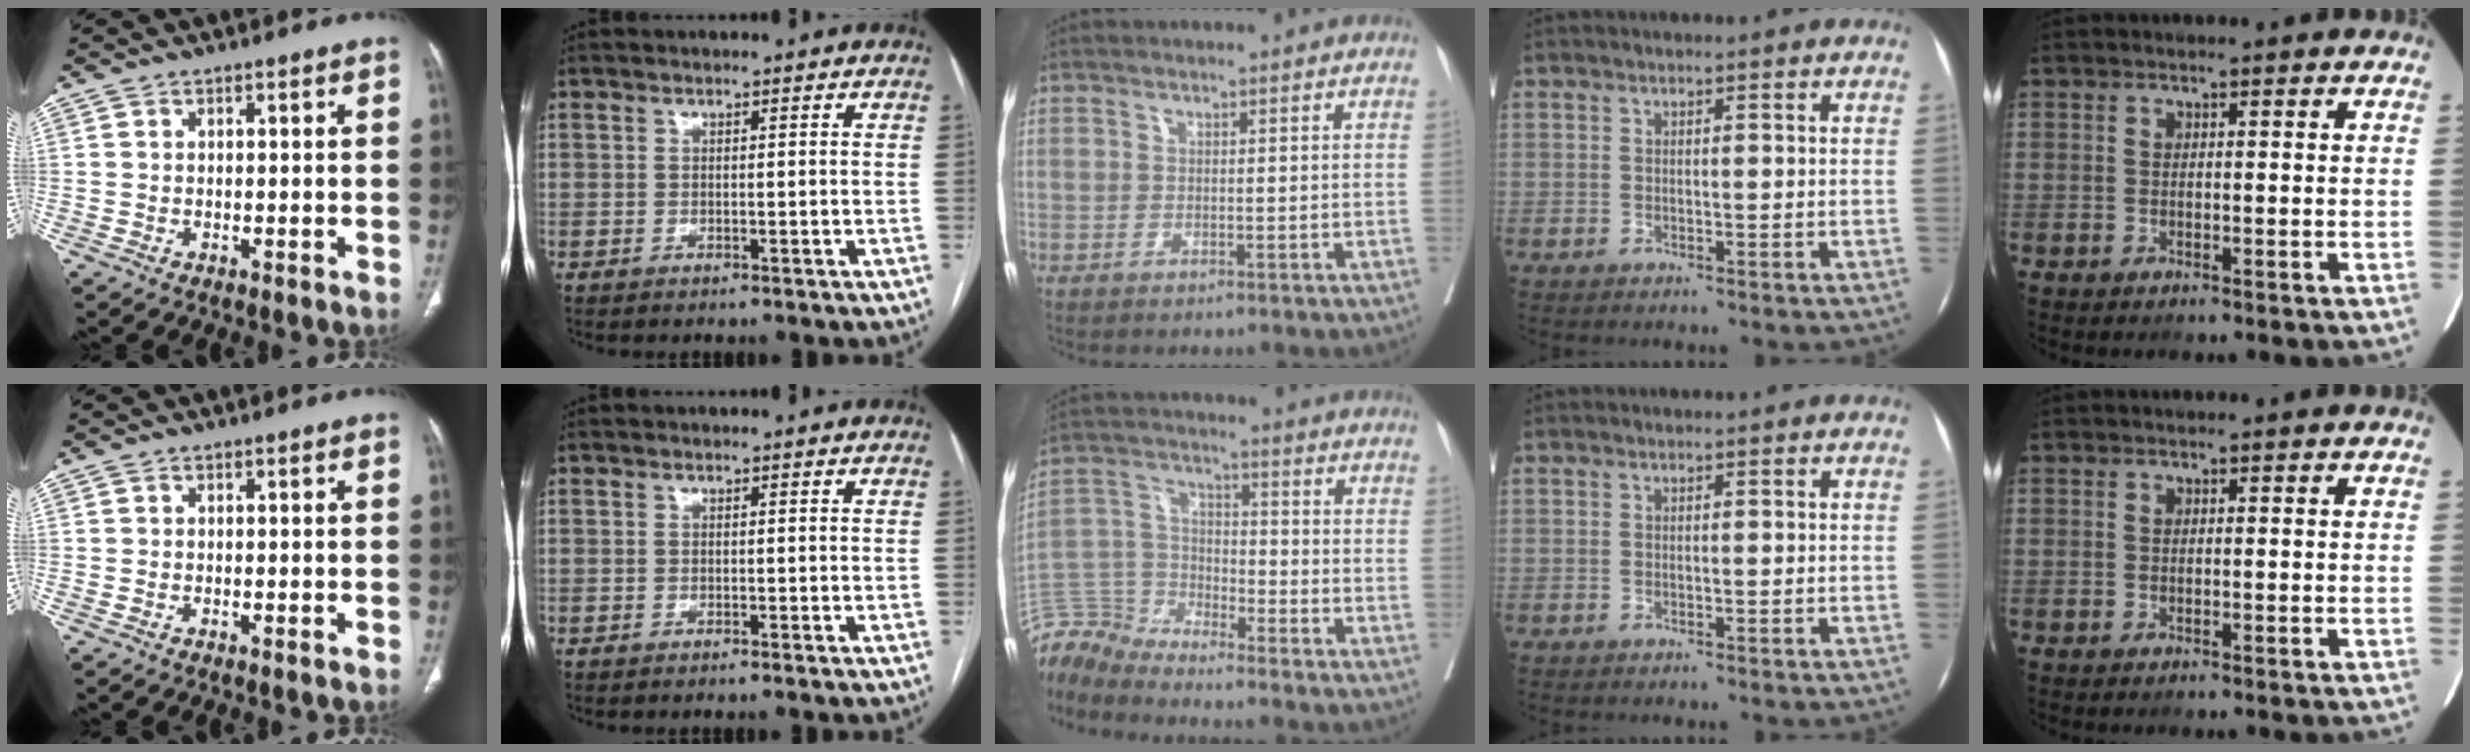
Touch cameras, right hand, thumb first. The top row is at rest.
{"thumb": {"total": 0.5, "force": [-0.1, 0.3, 0.5], "torque": [-0.010, -0.002, 0.000]}, "middle": {"total": 7.0, "force": [-7.0, -0.2, -1.1], "torque": [0.014, 0.021, -0.138]}}